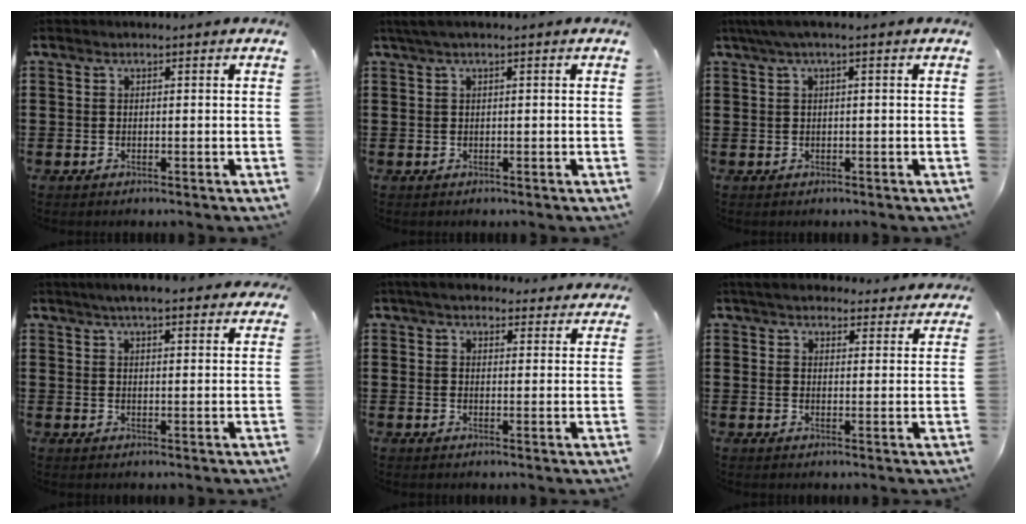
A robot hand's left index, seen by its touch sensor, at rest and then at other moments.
{"total": 1.1, "force": [0.1, 0.1, 1.1], "torque": [-0.019, -0.002, 0.003]}
{"total": 1.9, "force": [-0.2, 0.2, 1.9], "torque": [-0.030, -0.002, -0.004]}
{"total": 4.6, "force": [4.1, 0.7, 2.0], "torque": [-0.049, -0.003, 0.073]}
{"total": 4.6, "force": [4.3, 0.9, 1.2], "torque": [-0.038, -0.011, 0.080]}
{"total": 4.5, "force": [4.3, 0.6, 1.0], "torque": [-0.034, -0.015, 0.078]}